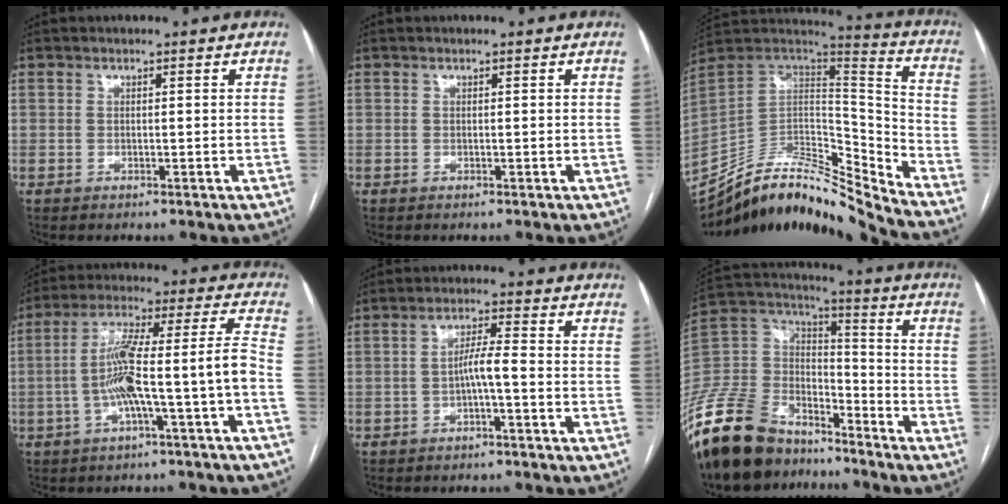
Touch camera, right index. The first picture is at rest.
{"total": 0.0}
{"total": 21.6, "force": [-20.8, 0.9, 5.9], "torque": [-0.107, 0.039, -0.344]}
{"total": 12.2, "force": [-3.7, -0.2, 11.6], "torque": [-0.209, 0.035, -0.060]}
{"total": 3.7, "force": [-1.2, 0.1, 3.5], "torque": [-0.060, 0.010, -0.021]}
{"total": 19.2, "force": [-15.0, 9.0, 7.9], "torque": [-0.173, 0.031, -0.279]}